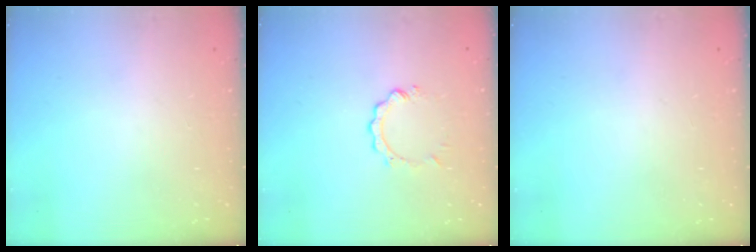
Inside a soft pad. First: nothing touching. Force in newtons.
{"total": 2.1, "press": 2.1, "slide": 0.2}
{"total": 0.0}